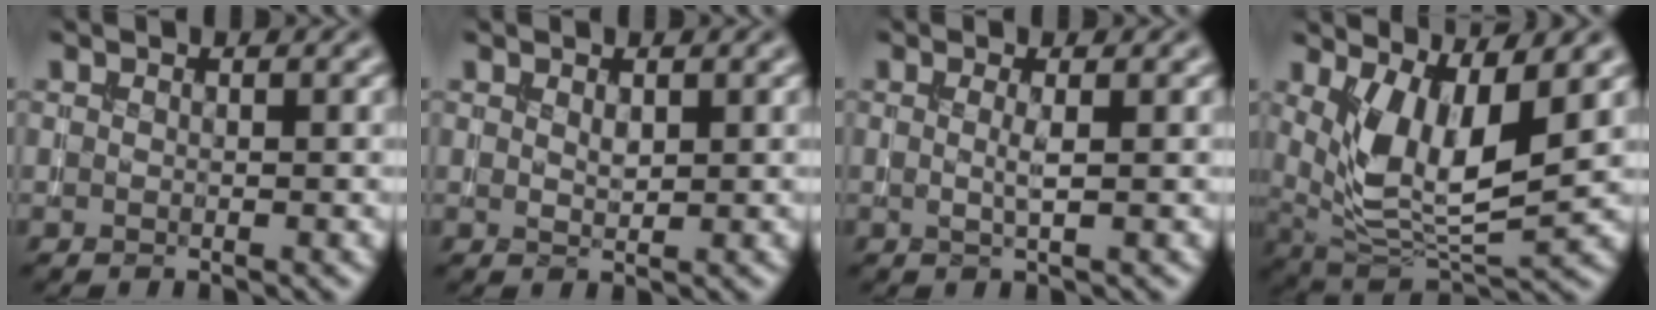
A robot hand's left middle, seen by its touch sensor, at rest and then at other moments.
{"total": 0.9, "force": [0.5, 0.5, 0.6], "torque": [-0.015, -0.003, 0.012]}
{"total": 1.3, "force": [0.1, 0.2, 1.3], "torque": [-0.026, -0.002, -0.001]}
{"total": 7.2, "force": [2.2, 2.9, 6.1], "torque": [-0.129, -0.021, 0.049]}